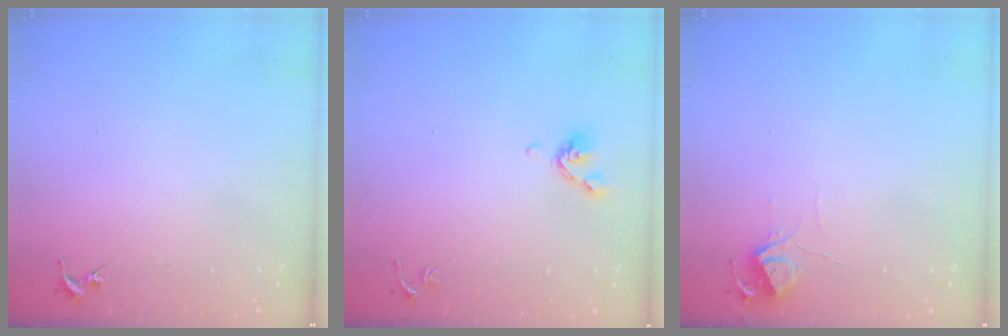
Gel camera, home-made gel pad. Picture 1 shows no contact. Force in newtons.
{"total": 6.5, "press": 6.4, "slide": 1.3}
{"total": 6.0, "press": 6.0, "slide": 0.7}